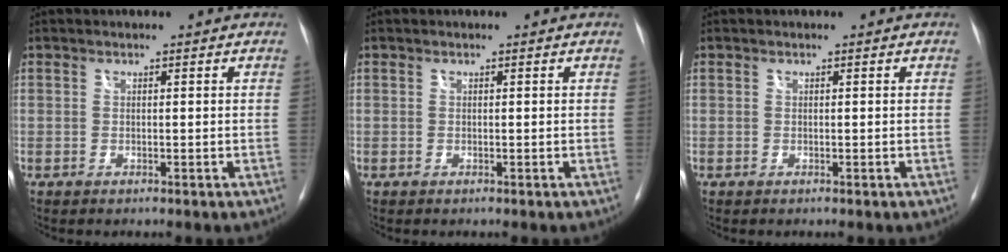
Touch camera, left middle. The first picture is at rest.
{"total": 0.0}
{"total": 0.0}